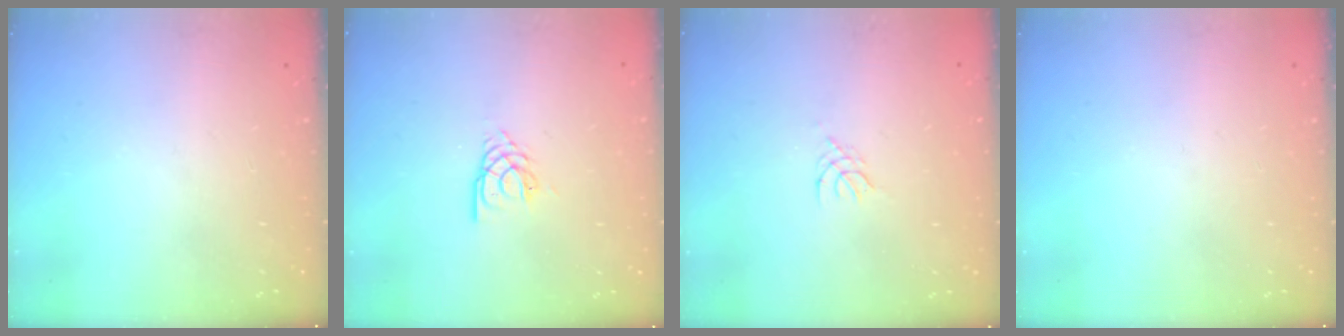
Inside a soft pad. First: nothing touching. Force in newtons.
{"total": 2.9, "press": 2.8, "slide": 0.4}
{"total": 1.2, "press": 1.2, "slide": 0.3}
{"total": 0.0}